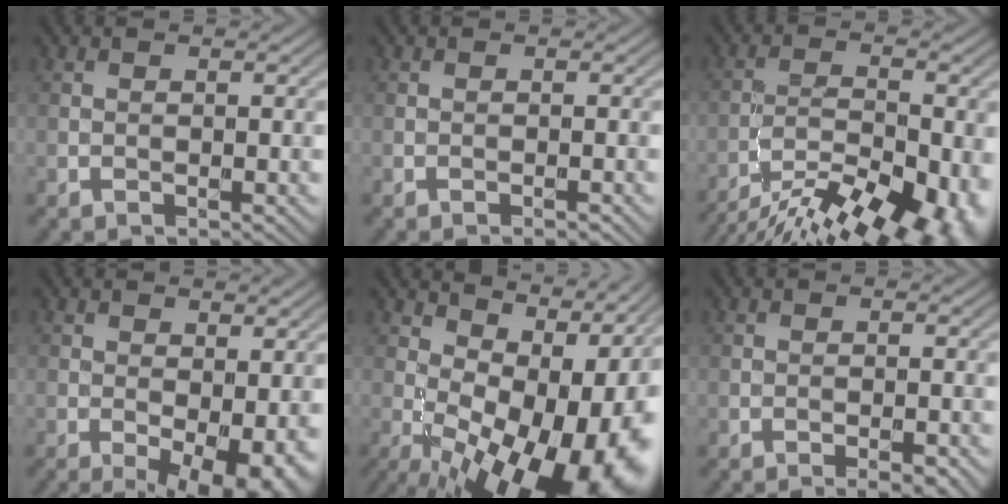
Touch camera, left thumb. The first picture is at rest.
{"total": 0.8, "force": [-0.6, 0.1, 0.5], "torque": [-0.007, 0.000, -0.010]}
{"total": 15.3, "force": [-11.7, 4.7, 8.7], "torque": [-0.149, -0.032, -0.167]}
{"total": 7.5, "force": [-2.5, 2.9, 6.5], "torque": [-0.103, -0.016, -0.027]}
{"total": 18.6, "force": [0.1, 9.7, 15.8], "torque": [-0.178, 0.000, 0.027]}
{"total": 3.1, "force": [-2.0, 0.7, 2.3], "torque": [-0.036, 0.002, -0.025]}